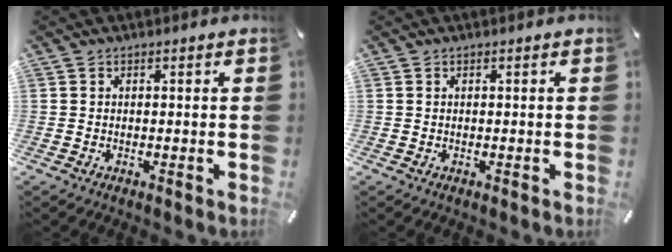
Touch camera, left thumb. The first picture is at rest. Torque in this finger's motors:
{"motor_torque": [0.00, 0.00, -0.01, 0.01, 0.00]}